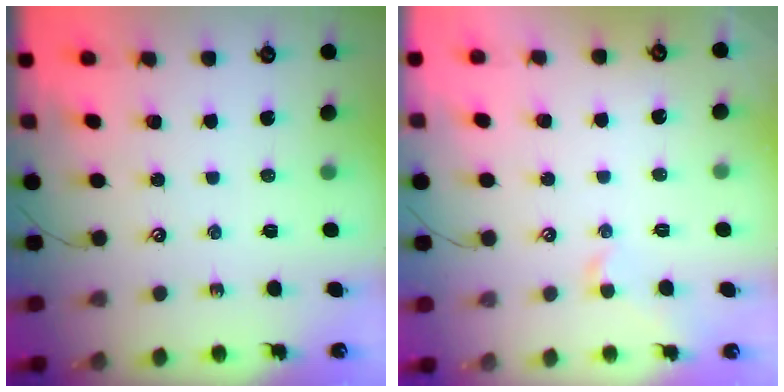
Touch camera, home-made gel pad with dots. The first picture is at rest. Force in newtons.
{"total": 0.6, "press": 0.2, "slide": 0.6}